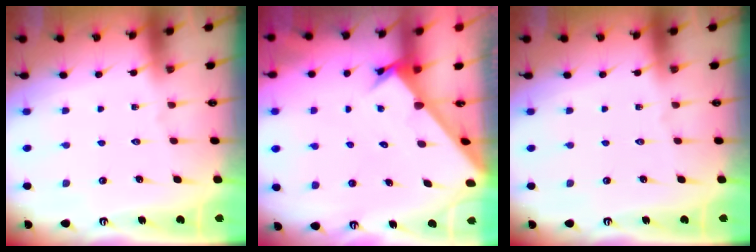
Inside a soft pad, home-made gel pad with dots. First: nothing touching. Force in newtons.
{"total": 2.8, "press": 2.7, "slide": 0.3}
{"total": 0.0}